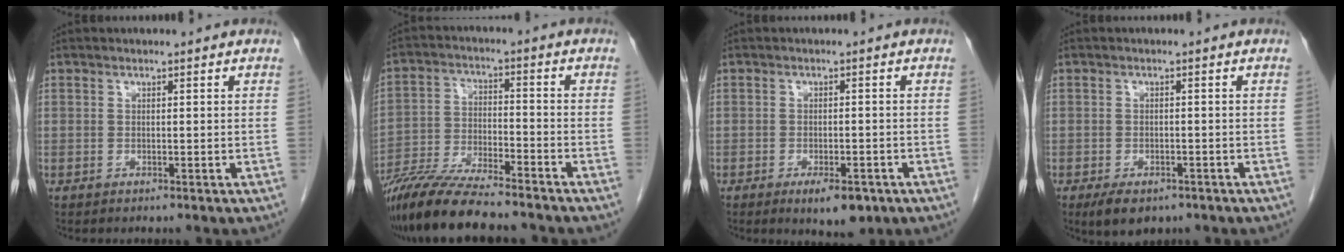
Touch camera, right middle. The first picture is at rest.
{"total": 13.9, "force": [-12.0, 1.6, 6.8], "torque": [-0.123, -0.021, -0.208]}
{"total": 5.3, "force": [-3.0, 1.9, 3.9], "torque": [-0.053, -0.004, -0.034]}
{"total": 5.2, "force": [-3.5, 2.7, 2.7], "torque": [-0.044, -0.005, -0.050]}